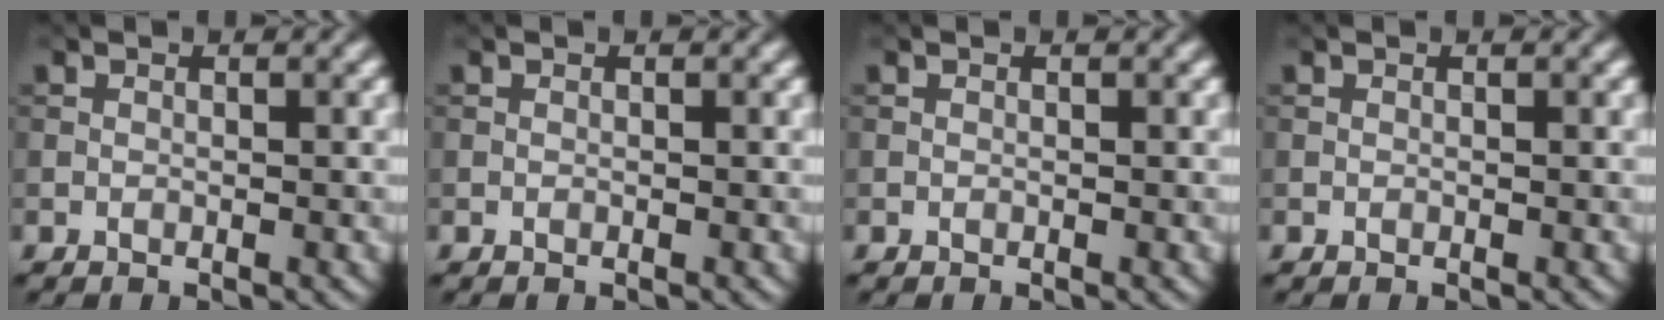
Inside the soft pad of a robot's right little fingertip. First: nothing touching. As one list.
[{"total": 0.0}, {"total": 0.0}, {"total": 0.0}]